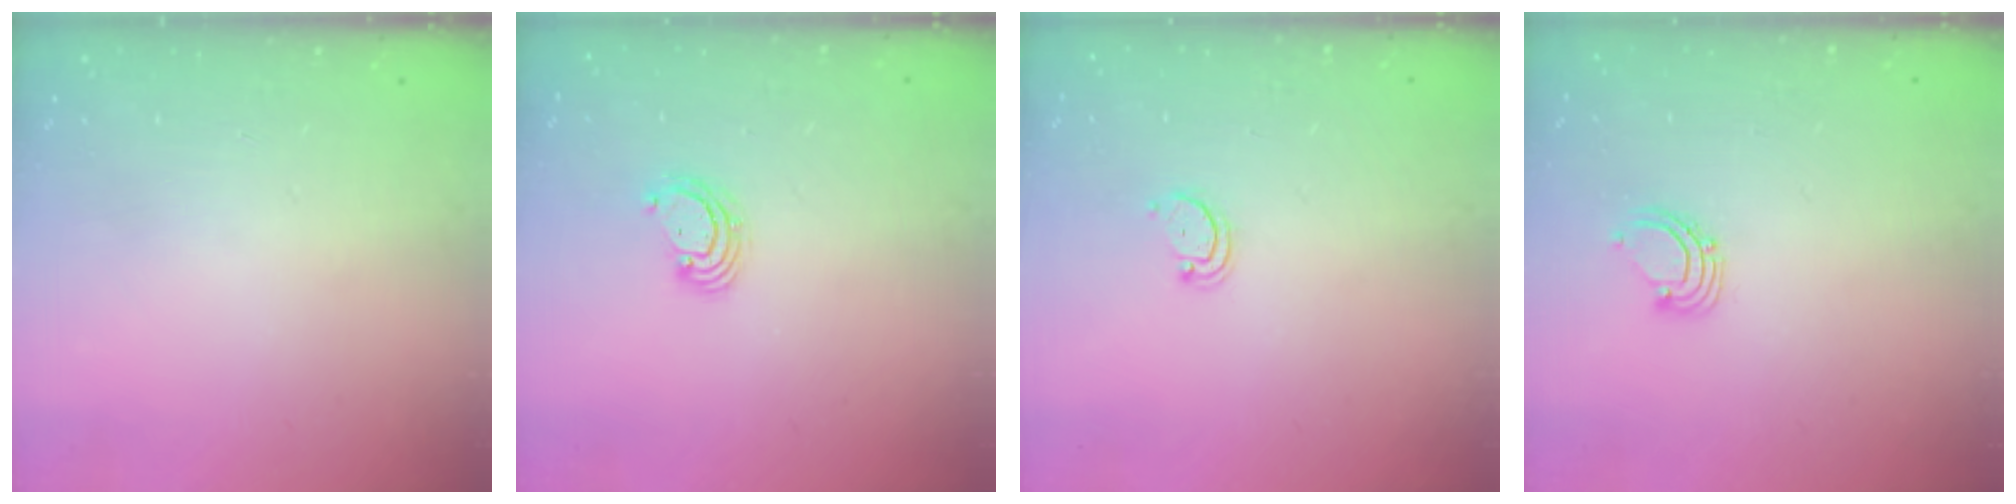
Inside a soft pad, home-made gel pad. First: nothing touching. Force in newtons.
{"total": 3.6, "press": 3.6, "slide": 0.2}
{"total": 2.2, "press": 2.2, "slide": 0.4}
{"total": 2.9, "press": 2.9, "slide": 0.2}